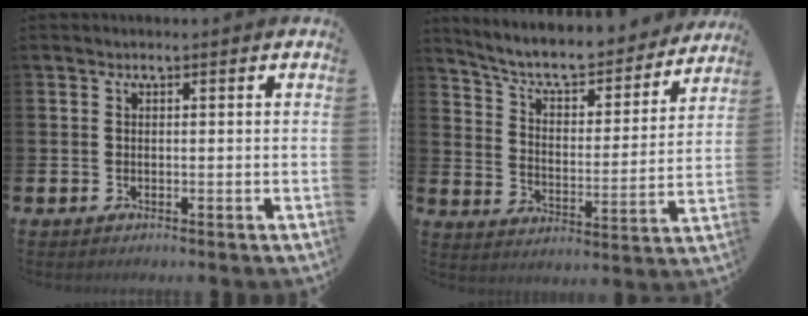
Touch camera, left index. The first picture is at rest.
{"total": 7.6, "force": [6.8, 1.9, 2.6], "torque": [-0.073, -0.055, 0.112]}